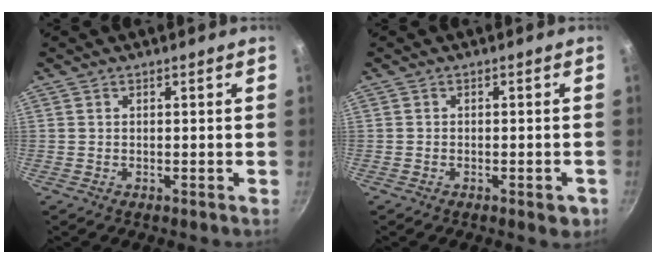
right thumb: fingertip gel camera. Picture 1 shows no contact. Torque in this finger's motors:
{"motor_torque": [-0.25, -0.01, -0.14, 0.09, 0.02]}